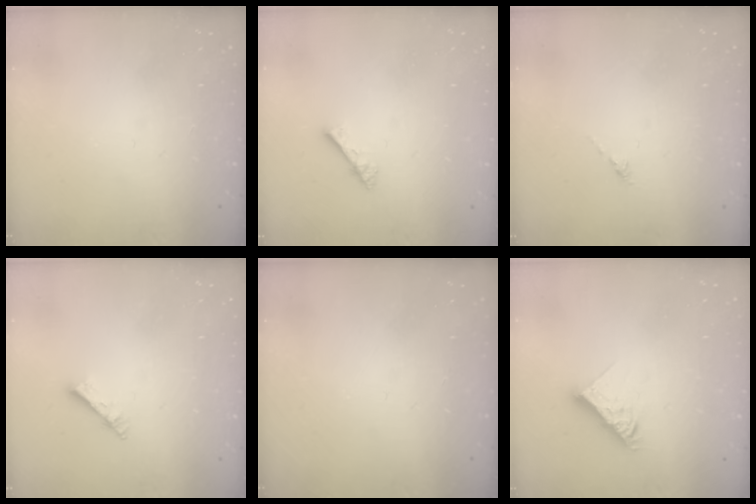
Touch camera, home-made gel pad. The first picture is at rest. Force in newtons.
{"total": 2.7, "press": 2.7, "slide": 0.2}
{"total": 0.0}
{"total": 3.0, "press": 3.0, "slide": 0.3}
{"total": 0.0}
{"total": 9.8, "press": 9.8, "slide": 0.8}